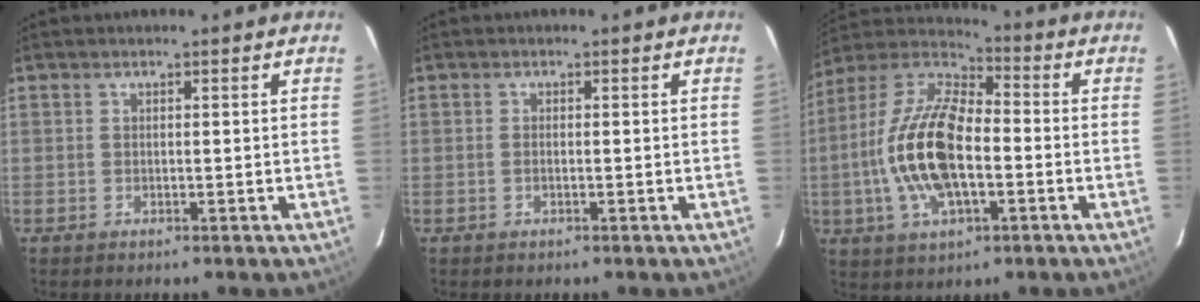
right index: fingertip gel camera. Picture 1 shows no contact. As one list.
[{"total": 0.6, "force": [-0.2, 0.3, 0.5], "torque": [-0.012, 0.001, -0.005]}, {"total": 17.6, "force": [-2.8, 8.0, 15.5], "torque": [-0.319, 0.005, -0.059]}]